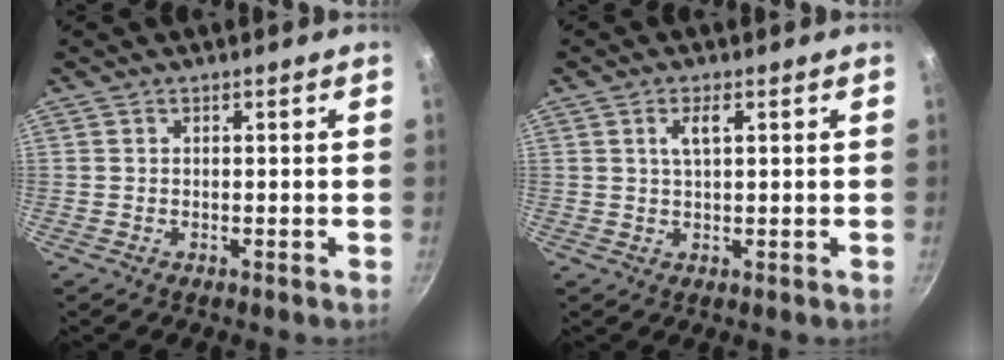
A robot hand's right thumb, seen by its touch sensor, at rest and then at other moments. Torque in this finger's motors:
{"motor_torque": [0.23, 0.12, 0.63, 0.57, 0.00]}